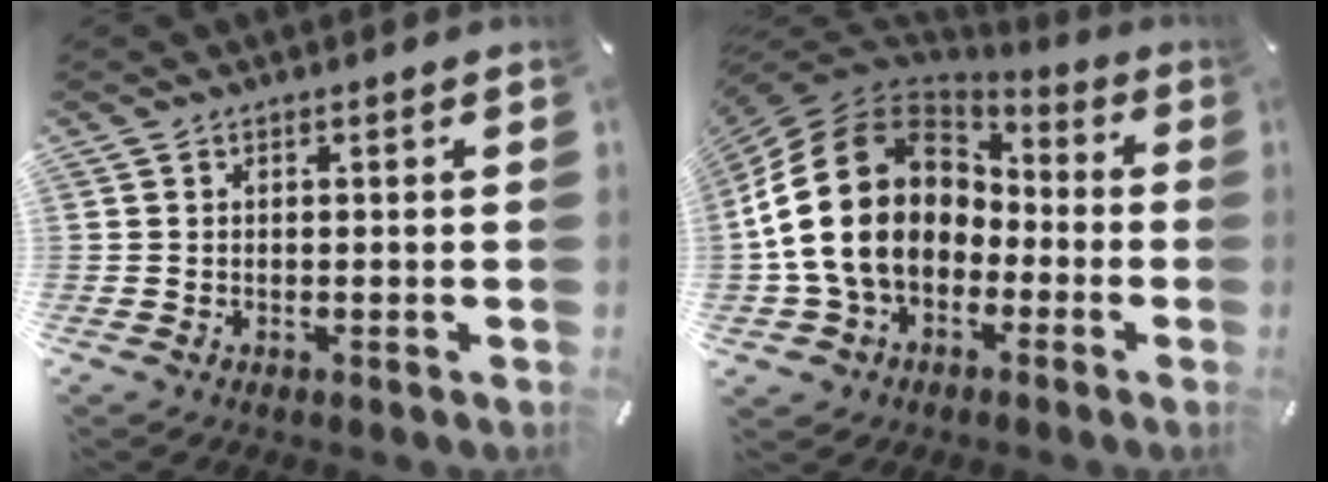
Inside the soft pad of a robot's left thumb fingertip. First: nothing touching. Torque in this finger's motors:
{"motor_torque": [1.09, 3.92, 1.90, -0.87, 1.05]}